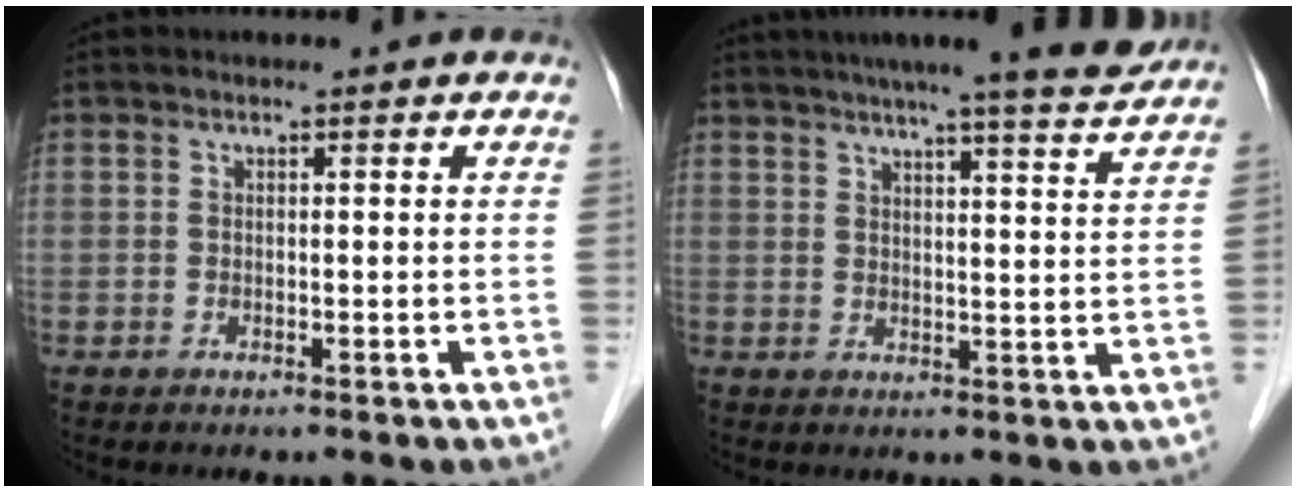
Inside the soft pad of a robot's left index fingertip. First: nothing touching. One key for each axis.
{"total": 12.6, "fx": 11.2, "fy": -0.4, "fz": 5.9, "tx": -0.091, "ty": -0.001, "tz": 0.137}